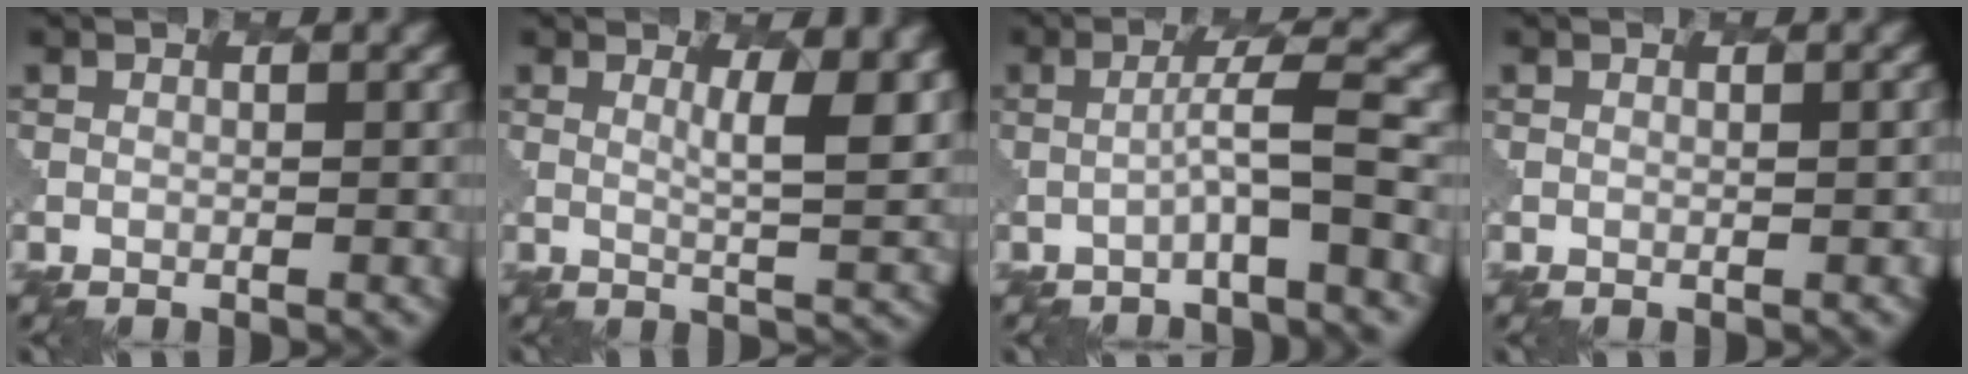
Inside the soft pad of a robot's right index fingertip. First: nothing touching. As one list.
[{"total": 5.0, "force": [1.9, 1.4, 4.4], "torque": [-0.059, -0.004, 0.031]}, {"total": 2.9, "force": [-0.9, 0.0, 2.8], "torque": [-0.048, 0.014, -0.028]}, {"total": 0.6, "force": [-0.1, 0.1, 0.6], "torque": [-0.005, 0.004, -0.001]}]